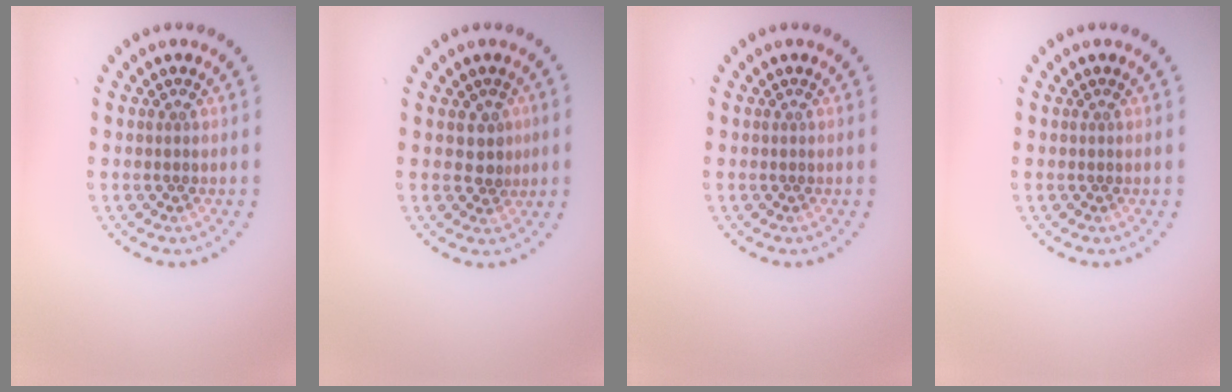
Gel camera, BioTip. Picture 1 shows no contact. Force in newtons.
{"total": 1.9, "press": 1.6, "slide": 1.0}
{"total": 0.0}
{"total": 0.0}